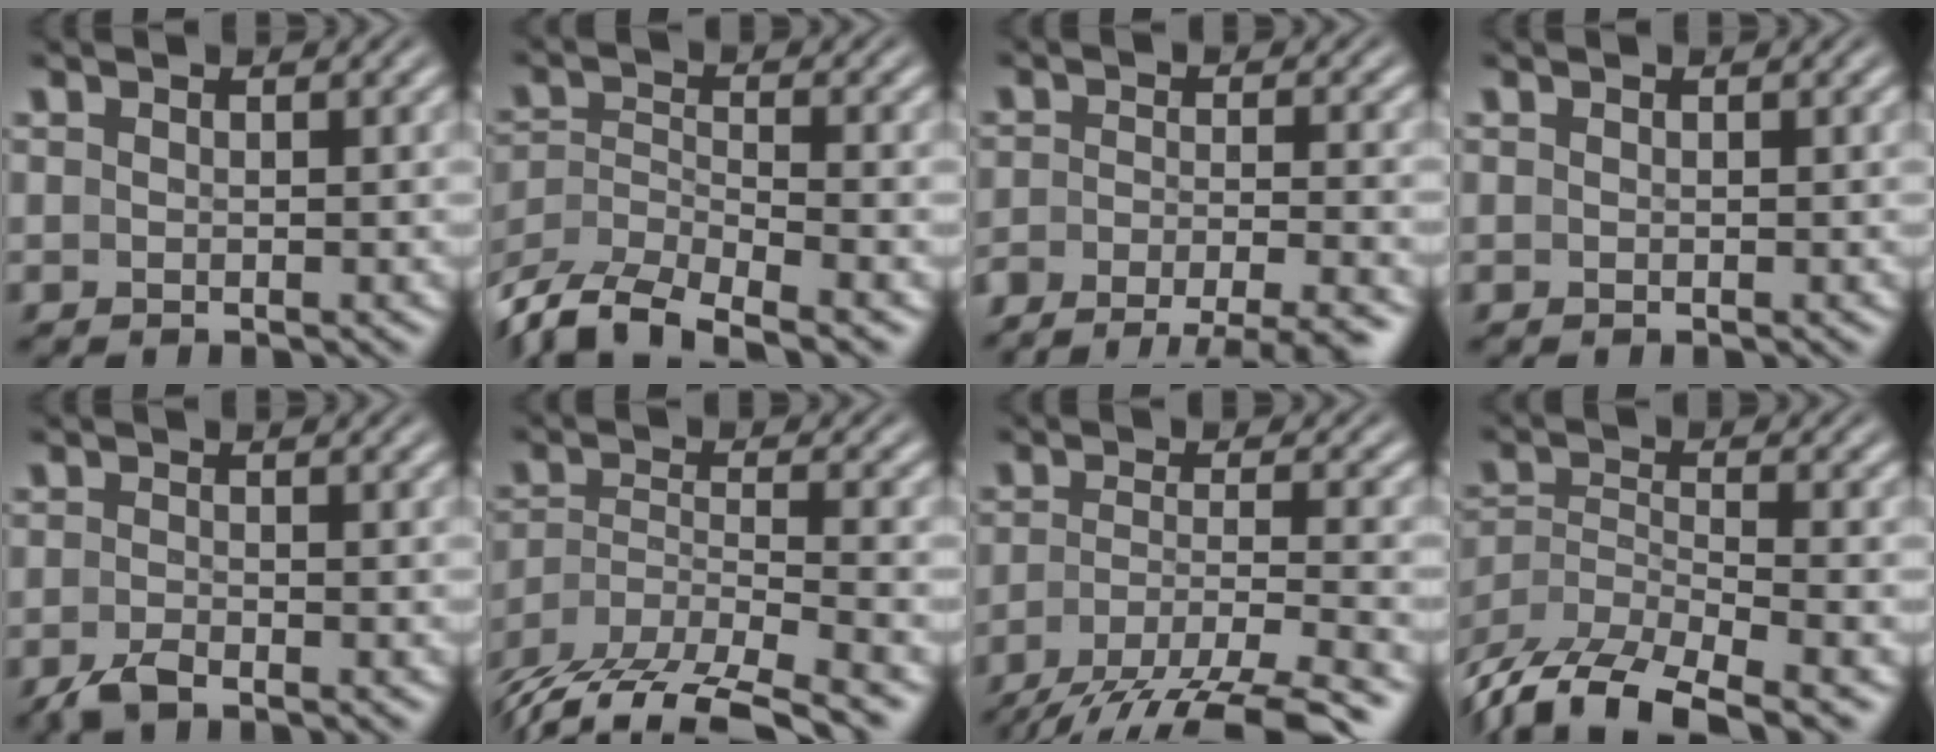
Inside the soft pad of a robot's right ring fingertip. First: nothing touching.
{"total": 8.1, "force": [-5.3, 4.8, 3.9], "torque": [-0.098, -0.035, -0.078]}
{"total": 9.1, "force": [-7.4, 3.7, 3.7], "torque": [-0.055, -0.022, -0.111]}
{"total": 0.0}
{"total": 1.8, "force": [-1.7, 0.1, 0.7], "torque": [-0.014, -0.004, -0.030]}
{"total": 9.9, "force": [-6.0, 5.9, 5.2], "torque": [-0.115, -0.031, -0.086]}
{"total": 8.8, "force": [-5.9, 3.1, 5.7], "torque": [-0.106, -0.039, -0.066]}
{"total": 8.8, "force": [-5.7, 4.9, 4.7], "torque": [-0.109, -0.028, -0.082]}